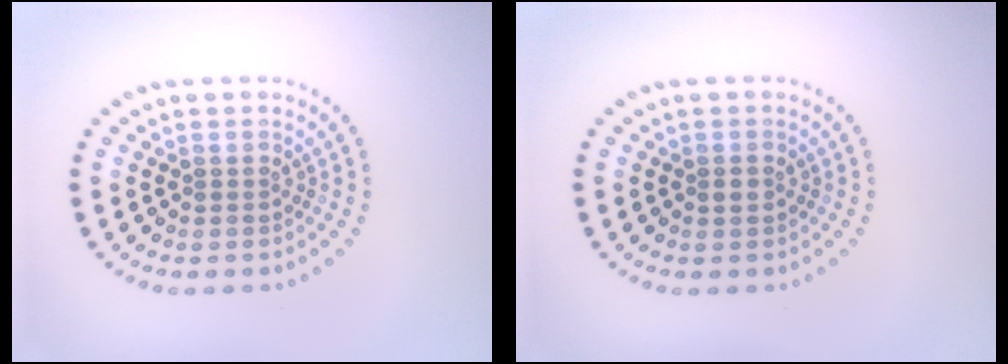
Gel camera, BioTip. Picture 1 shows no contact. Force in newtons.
{"total": 0.9, "press": 0.9, "slide": 0.1}